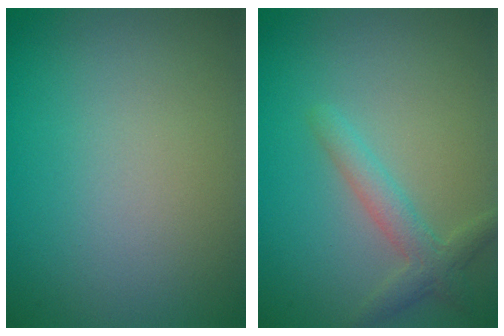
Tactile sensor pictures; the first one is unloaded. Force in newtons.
{"total": 2.5, "press": 2.5, "slide": 0.1}